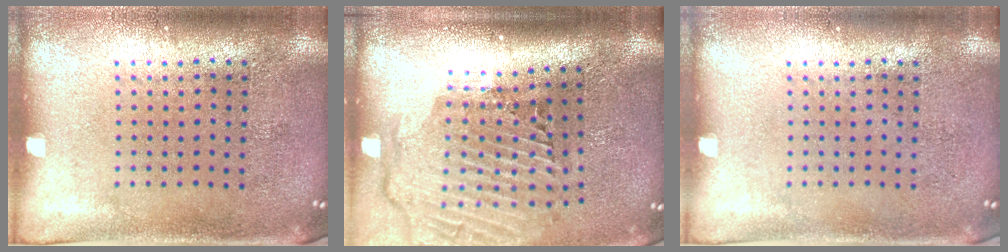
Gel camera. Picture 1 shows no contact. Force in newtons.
{"total": 2.9, "press": 2.1, "slide": 2.0}
{"total": 0.0}